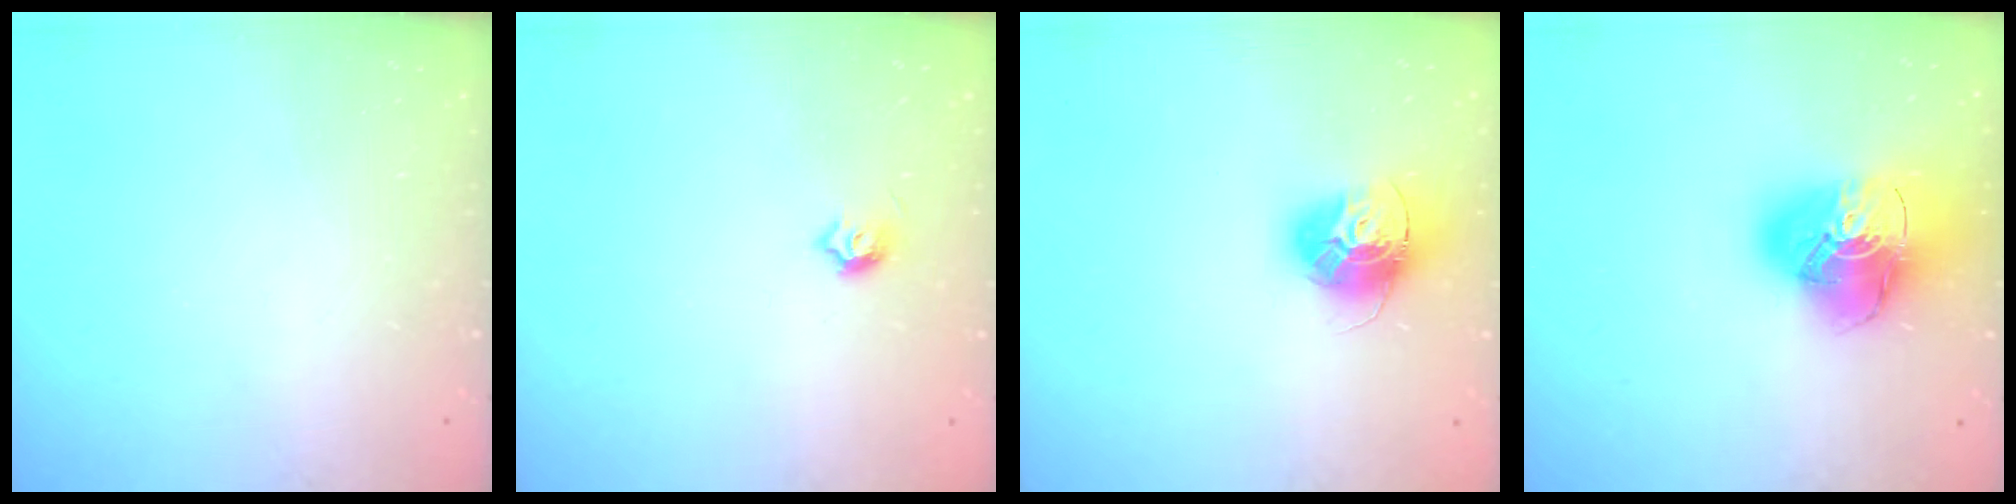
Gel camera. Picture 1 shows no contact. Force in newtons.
{"total": 4.7, "press": 4.6, "slide": 0.8}
{"total": 14.0, "press": 14.0, "slide": 1.3}
{"total": 20.2, "press": 20.1, "slide": 2.2}